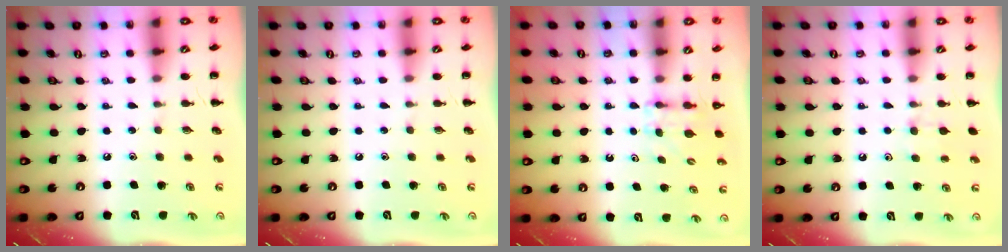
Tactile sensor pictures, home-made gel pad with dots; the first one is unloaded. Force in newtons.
{"total": 0.0}
{"total": 3.1, "press": 2.8, "slide": 1.2}
{"total": 6.1, "press": 5.9, "slide": 1.8}